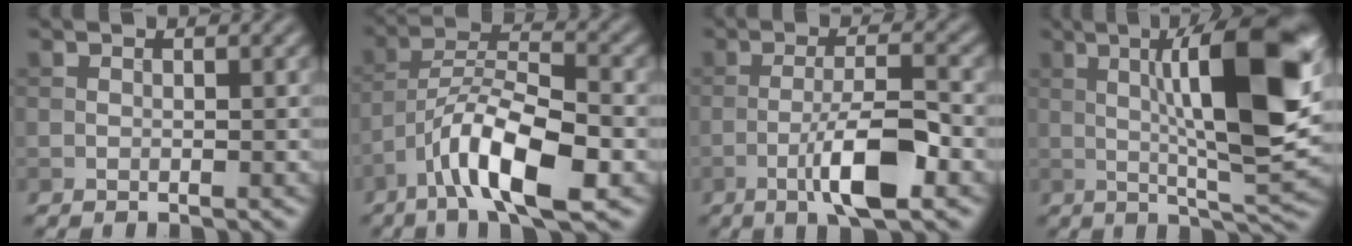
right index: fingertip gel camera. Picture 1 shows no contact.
{"total": 9.5, "force": [-4.9, 2.9, 7.6], "torque": [-0.126, 0.015, -0.092]}
{"total": 6.6, "force": [-2.7, 1.4, 5.9], "torque": [-0.106, 0.008, -0.051]}
{"total": 12.9, "force": [2.4, 2.8, 12.3], "torque": [-0.179, 0.009, 0.033]}